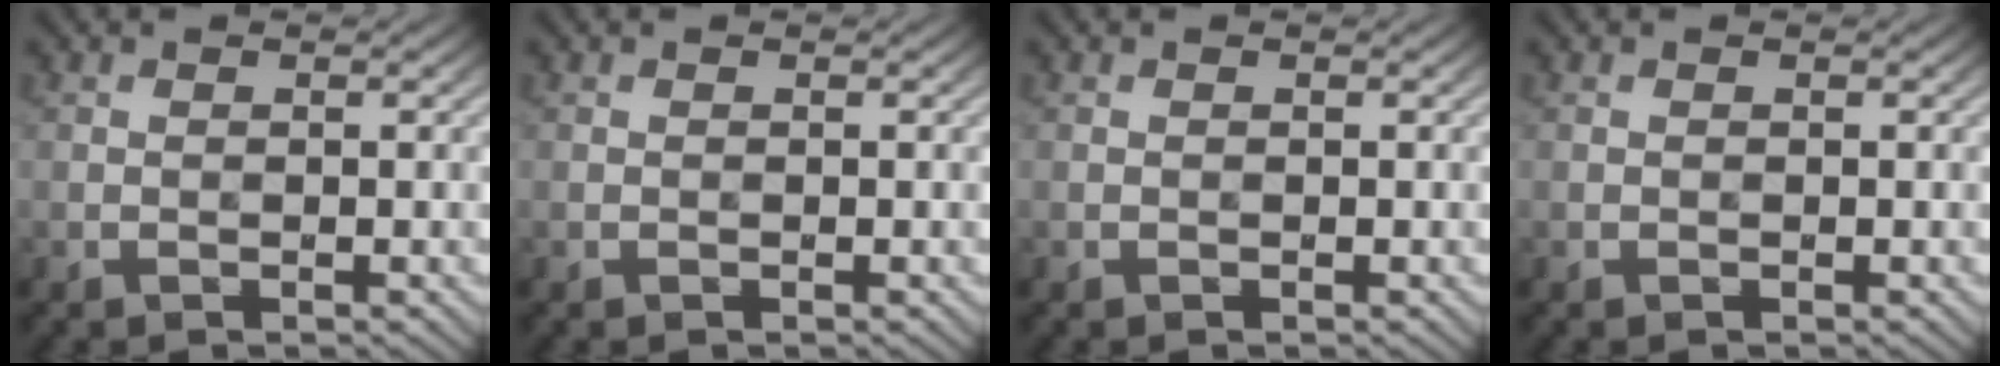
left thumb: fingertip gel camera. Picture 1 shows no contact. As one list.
[{"total": 0.0}, {"total": 0.0}, {"total": 0.0}]